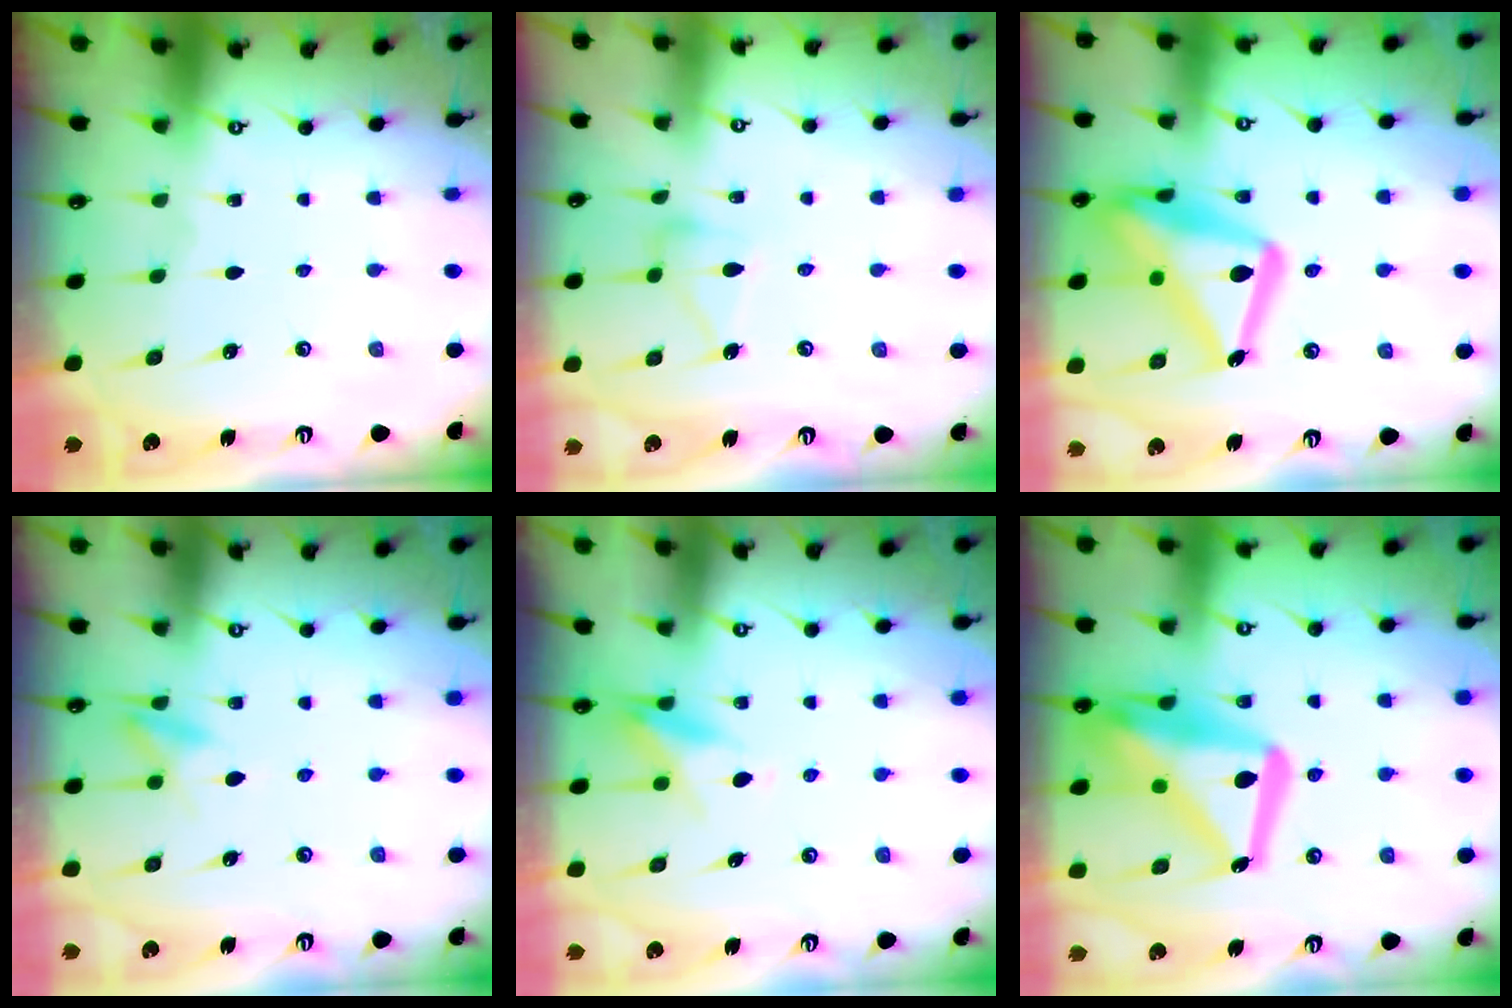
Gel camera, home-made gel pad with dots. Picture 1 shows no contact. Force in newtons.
{"total": 10.0, "press": 10.0, "slide": 0.6}
{"total": 21.3, "press": 21.3, "slide": 1.7}
{"total": 9.9, "press": 9.8, "slide": 1.4}
{"total": 8.5, "press": 8.5, "slide": 1.0}
{"total": 21.7, "press": 21.6, "slide": 2.0}